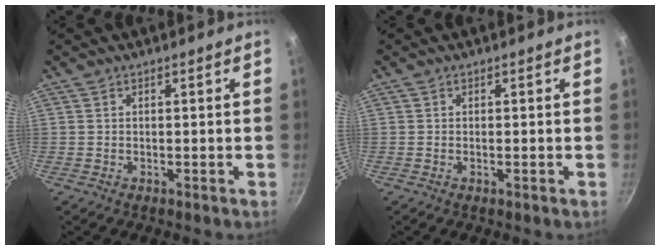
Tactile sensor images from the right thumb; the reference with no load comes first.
{"total": 0.6, "force": [-0.2, 0.0, 0.5], "torque": [-0.010, 0.000, -0.007]}